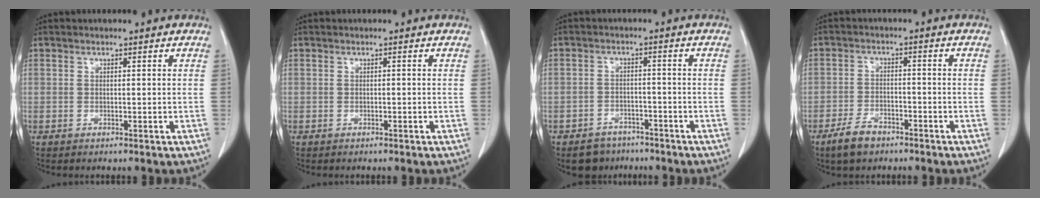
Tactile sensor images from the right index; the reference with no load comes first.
{"total": 0.0}
{"total": 4.9, "force": [-3.8, 3.0, 0.6], "torque": [-0.008, 0.007, -0.059]}
{"total": 5.0, "force": [-3.7, 2.3, 2.6], "torque": [-0.056, -0.001, -0.065]}